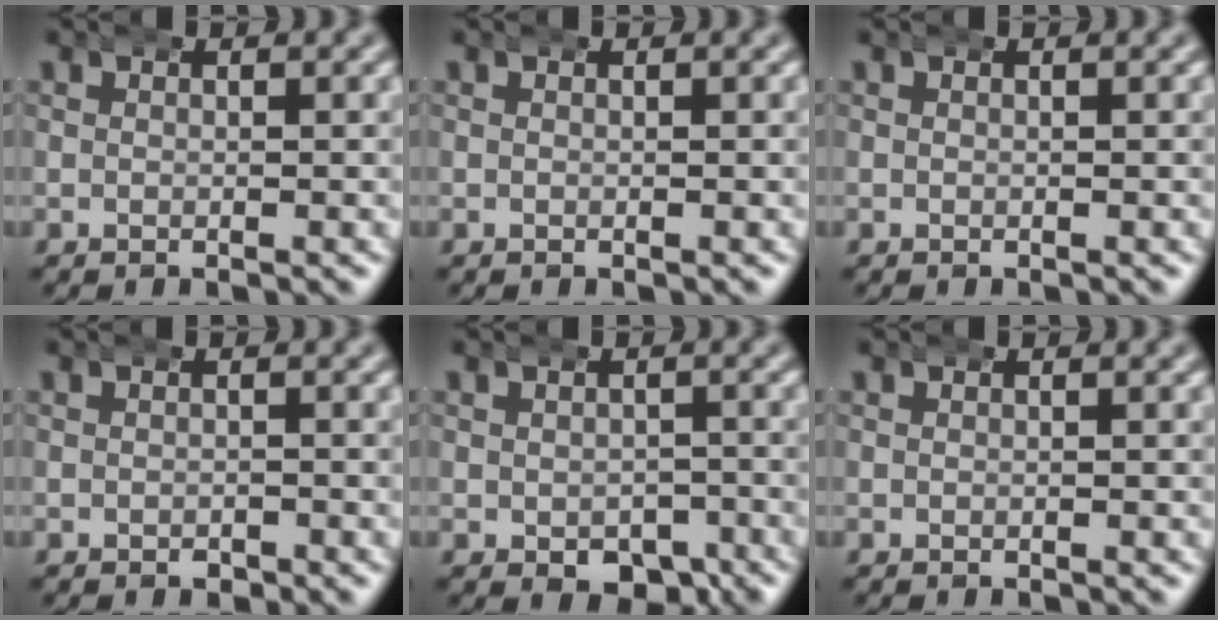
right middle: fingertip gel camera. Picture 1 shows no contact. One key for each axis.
{"total": 0.0}
{"total": 0.0}
{"total": 0.5, "fx": -0.4, "fy": 0.4, "fz": 0.1, "tx": -0.001, "ty": -0.004, "tz": -0.004}
{"total": 3.4, "fx": -2.3, "fy": 2.1, "fz": 1.2, "tx": -0.013, "ty": -0.017, "tz": -0.031}
{"total": 0.0}